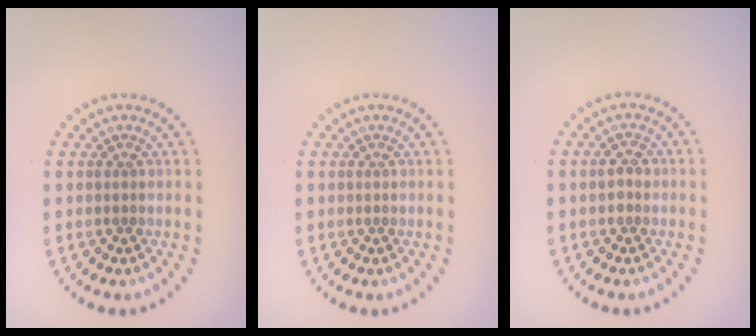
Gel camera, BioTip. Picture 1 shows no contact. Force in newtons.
{"total": 0.0}
{"total": 1.2, "press": 1.2, "slide": 0.1}